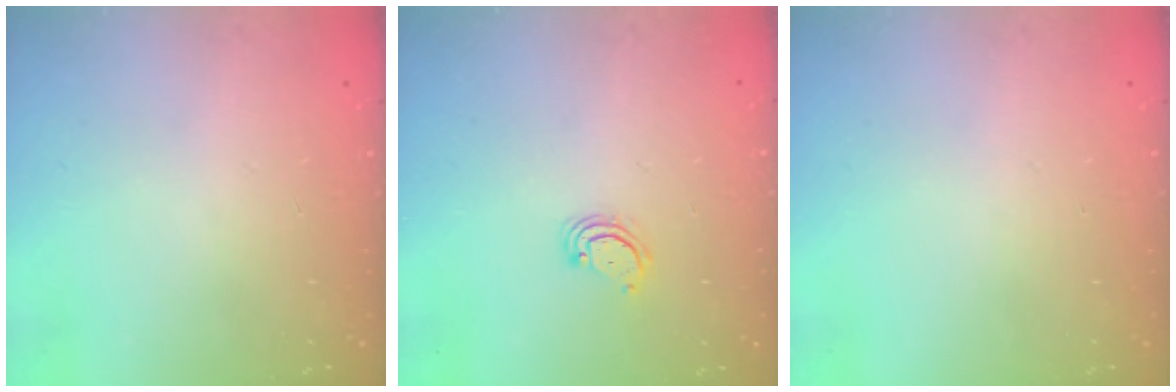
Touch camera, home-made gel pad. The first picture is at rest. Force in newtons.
{"total": 2.9, "press": 2.8, "slide": 0.4}
{"total": 0.0}